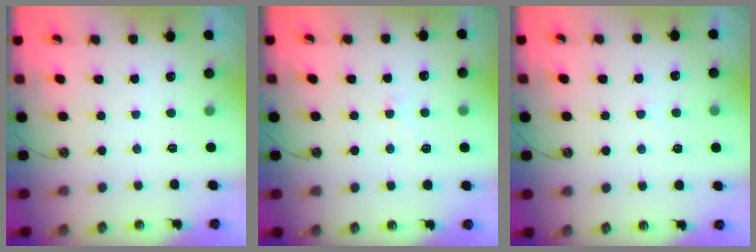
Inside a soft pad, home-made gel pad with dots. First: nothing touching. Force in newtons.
{"total": 1.2, "press": 1.0, "slide": 0.6}
{"total": 4.5, "press": 4.5, "slide": 0.7}